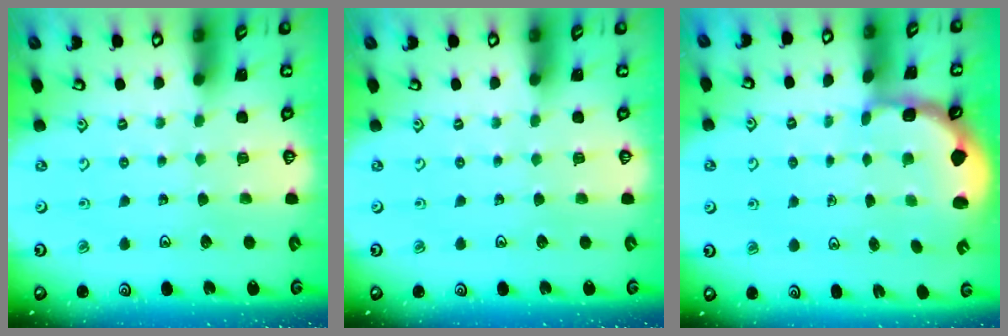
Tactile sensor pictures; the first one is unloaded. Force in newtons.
{"total": 0.0}
{"total": 2.2, "press": 1.9, "slide": 1.1}